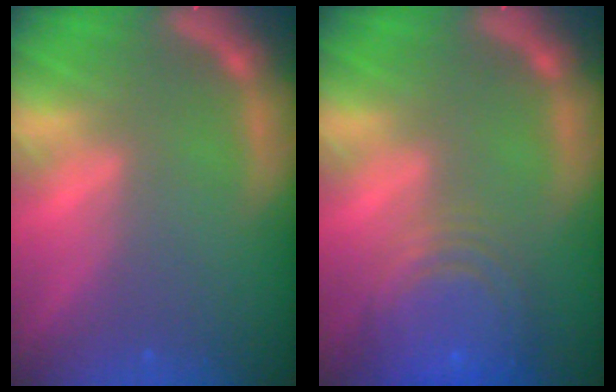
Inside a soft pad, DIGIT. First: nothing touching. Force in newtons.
{"total": 9.5}